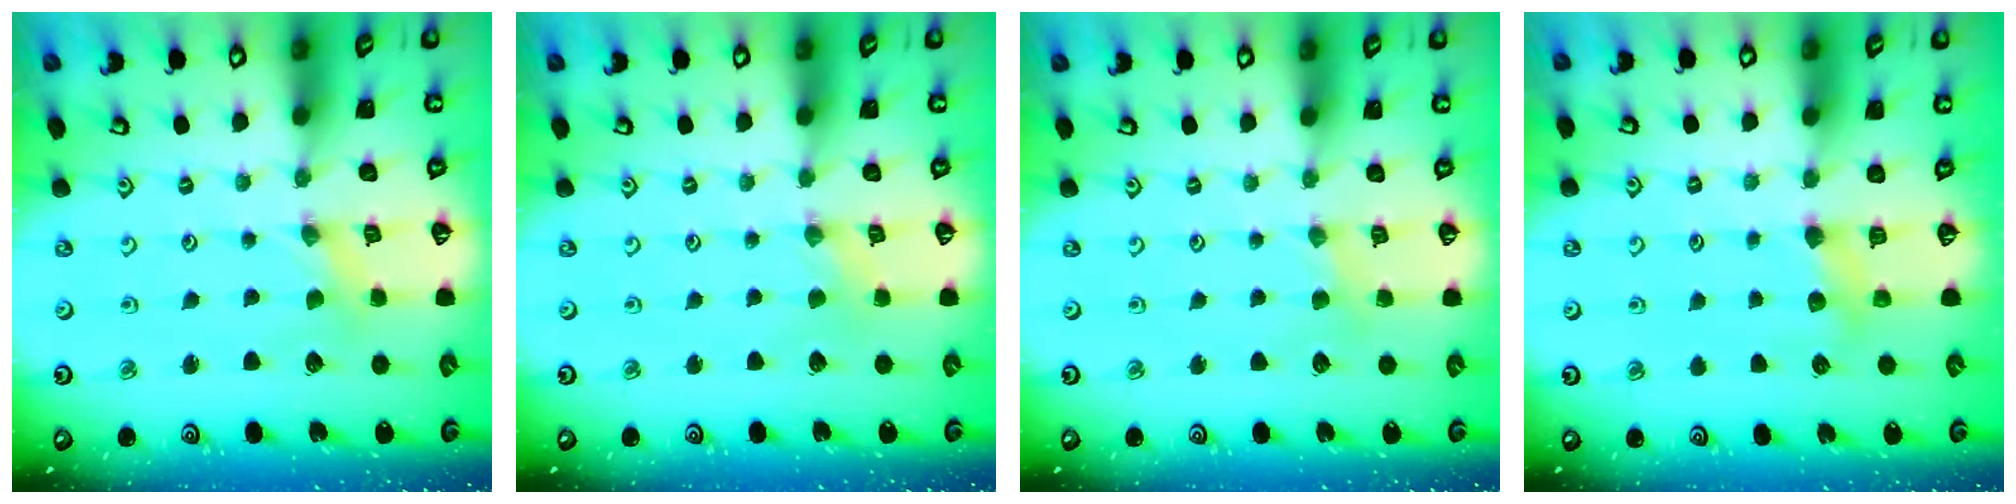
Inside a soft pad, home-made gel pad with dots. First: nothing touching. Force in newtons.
{"total": 1.3, "press": 1.3, "slide": 0.2}
{"total": 2.3, "press": 2.3, "slide": 0.3}
{"total": 4.3, "press": 4.2, "slide": 0.5}